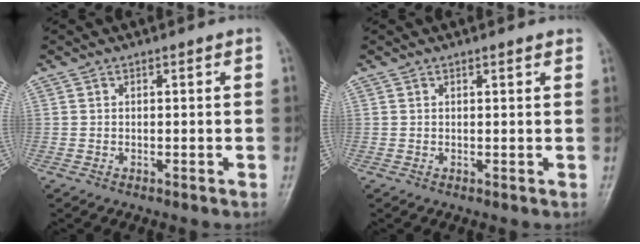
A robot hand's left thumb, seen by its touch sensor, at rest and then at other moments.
{"total": 1.2, "force": [0.9, 0.2, 0.7], "torque": [-0.005, 0.000, 0.011]}